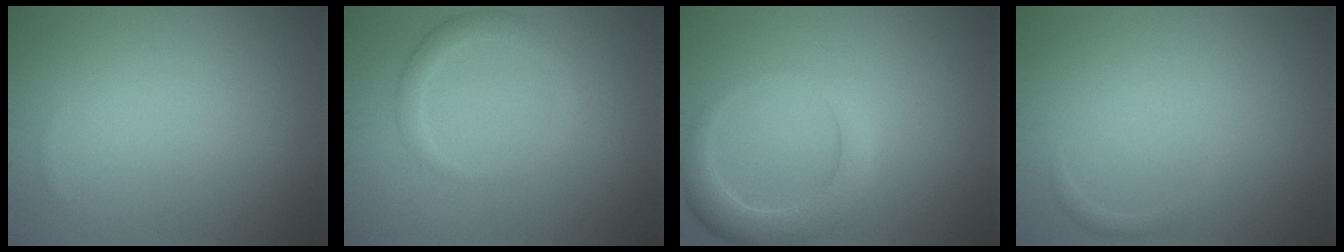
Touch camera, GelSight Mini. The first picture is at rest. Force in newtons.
{"total": 2.0, "press": 2.0, "slide": 0.2}
{"total": 3.4, "press": 3.4, "slide": 0.2}
{"total": 0.6, "press": 0.6, "slide": 0.0}